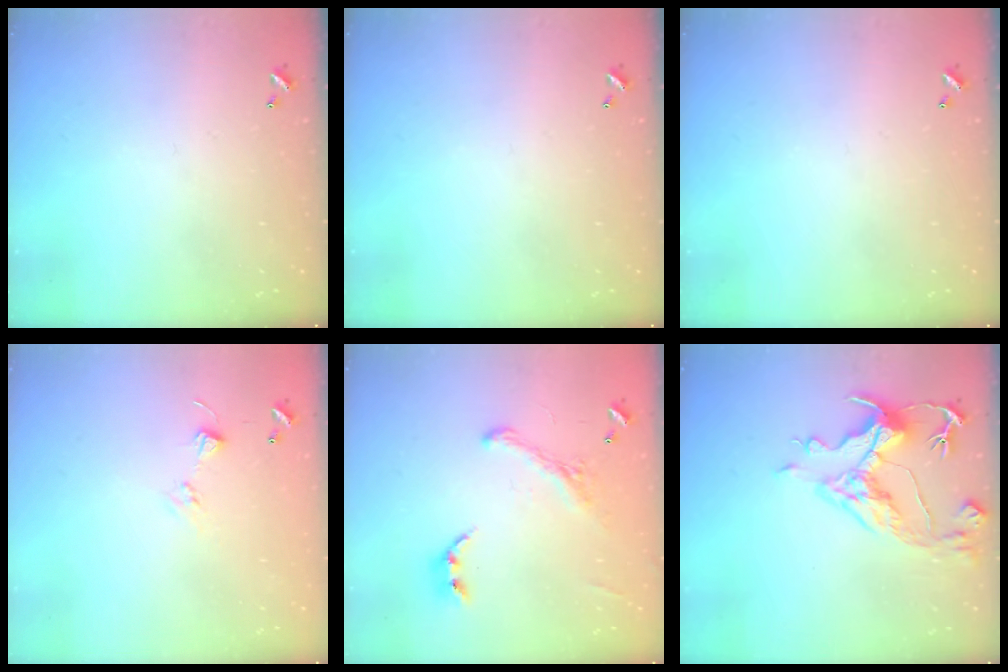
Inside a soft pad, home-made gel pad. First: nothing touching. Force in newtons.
{"total": 0.0}
{"total": 0.0}
{"total": 5.0, "press": 5.0, "slide": 0.6}
{"total": 2.9, "press": 2.7, "slide": 1.2}
{"total": 7.1, "press": 6.9, "slide": 1.4}